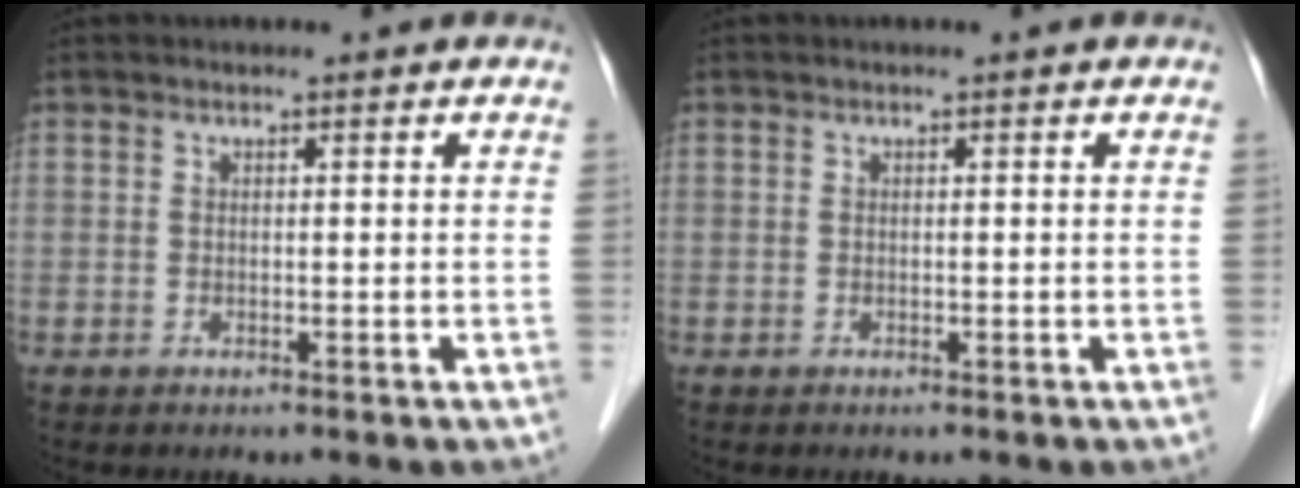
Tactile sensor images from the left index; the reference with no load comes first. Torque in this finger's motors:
{"motor_torque": [0.00, 0.00, 0.00, 0.00]}